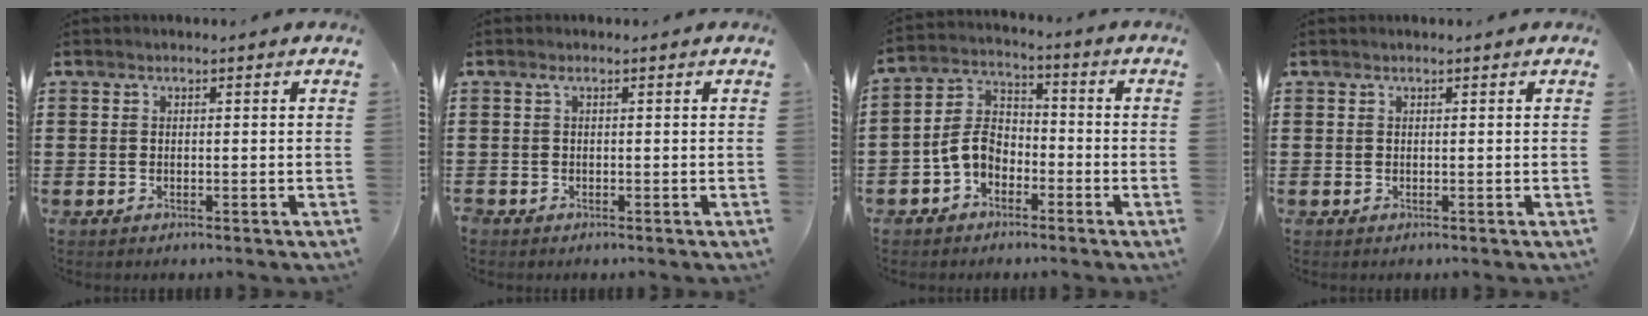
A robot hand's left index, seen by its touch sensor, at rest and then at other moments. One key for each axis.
{"total": 0.5, "fx": -0.2, "fy": 0.4, "fz": 0.2, "tx": -0.007, "ty": 0.003, "tz": -0.004}
{"total": 6.0, "fx": -2.9, "fy": 4.1, "fz": 3.4, "tx": -0.094, "ty": 0.009, "tz": -0.066}
{"total": 0.0}